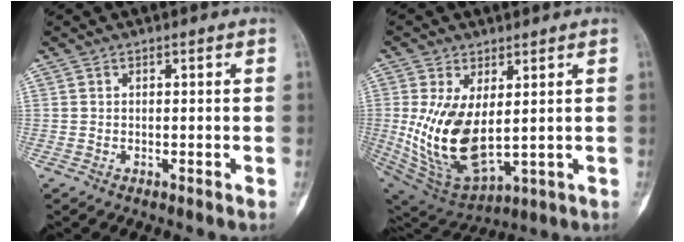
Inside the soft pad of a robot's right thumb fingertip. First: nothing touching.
{"total": 15.1, "force": [1.2, 7.9, 12.9], "torque": [-0.243, -0.019, 0.049]}